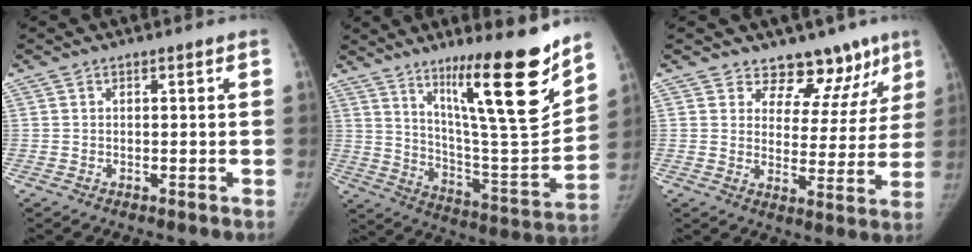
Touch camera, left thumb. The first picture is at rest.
{"total": 23.0, "force": [14.4, 3.5, 17.6], "torque": [-0.246, -0.085, 0.241]}
{"total": 11.9, "force": [9.1, 7.1, 3.1], "torque": [0.018, -0.052, 0.108]}